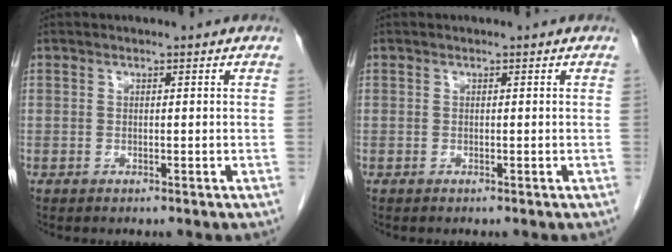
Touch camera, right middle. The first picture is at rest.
{"total": 0.0}